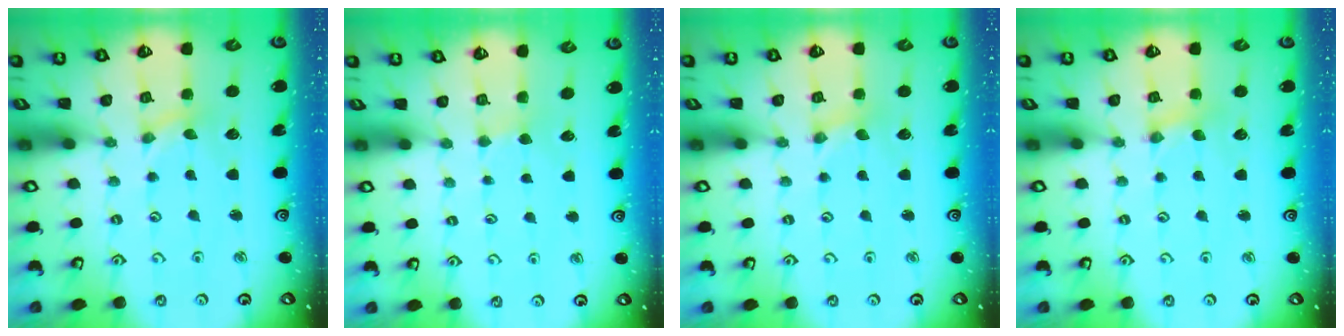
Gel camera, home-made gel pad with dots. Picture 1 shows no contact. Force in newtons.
{"total": 2.0, "press": 2.0, "slide": 0.4}
{"total": 0.0}
{"total": 0.6, "press": 0.6, "slide": 0.1}